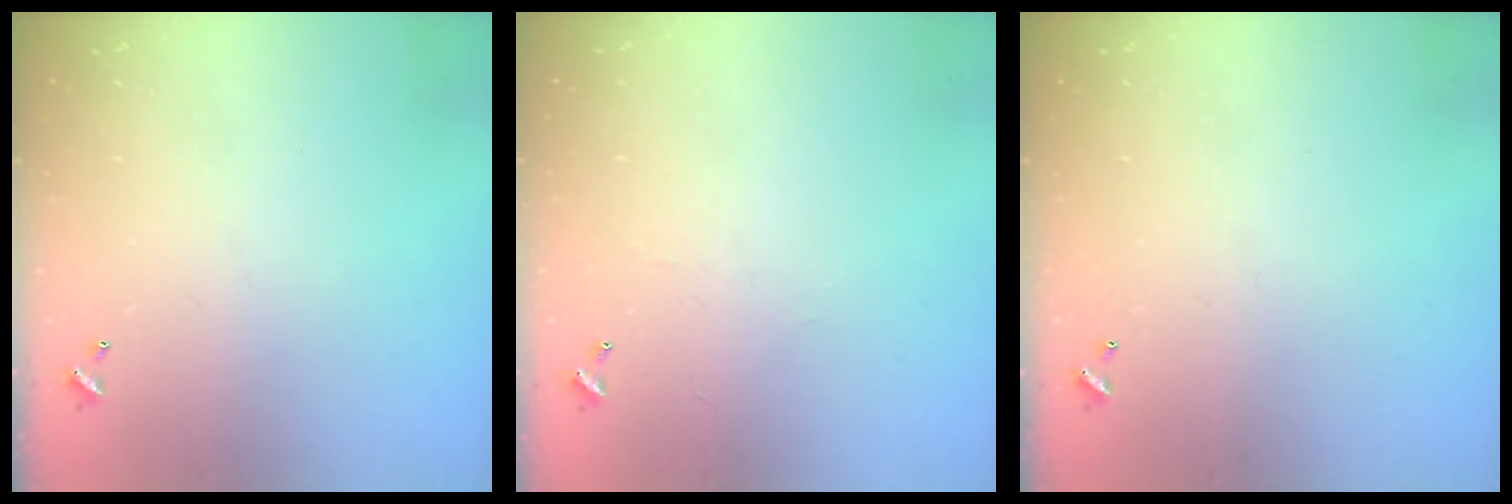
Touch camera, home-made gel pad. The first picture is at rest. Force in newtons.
{"total": 2.2, "press": 2.2, "slide": 0.4}
{"total": 0.0}